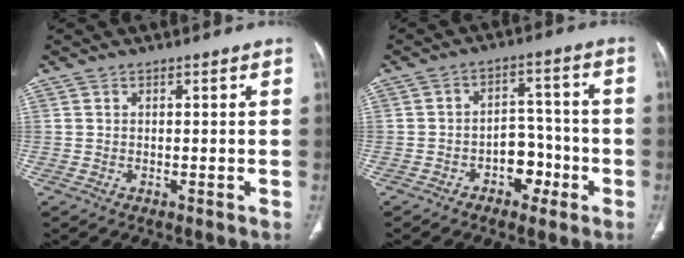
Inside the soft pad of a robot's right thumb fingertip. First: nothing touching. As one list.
[{"total": 6.7, "force": [-3.1, 4.8, 3.5], "torque": [-0.015, 0.041, -0.049]}]